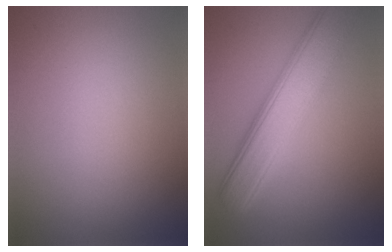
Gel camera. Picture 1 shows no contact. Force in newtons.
{"total": 6.4, "press": 6.4, "slide": 0.4}